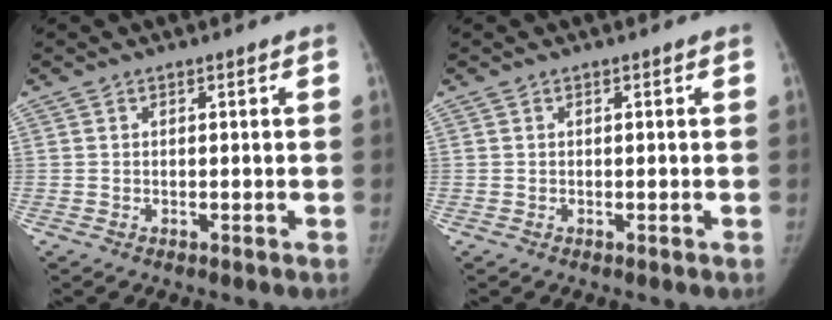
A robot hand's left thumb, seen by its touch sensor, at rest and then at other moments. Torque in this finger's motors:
{"motor_torque": [0.00, 0.00, 0.31, -0.19, 0.00]}